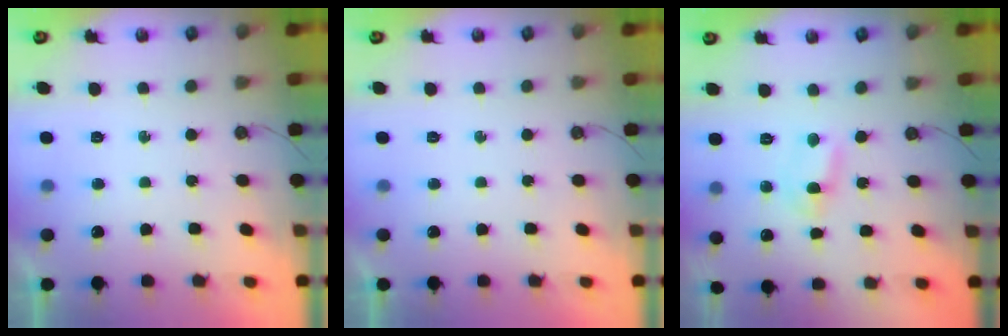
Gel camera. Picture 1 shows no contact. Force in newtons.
{"total": 0.0}
{"total": 2.2, "press": 2.2, "slide": 0.3}